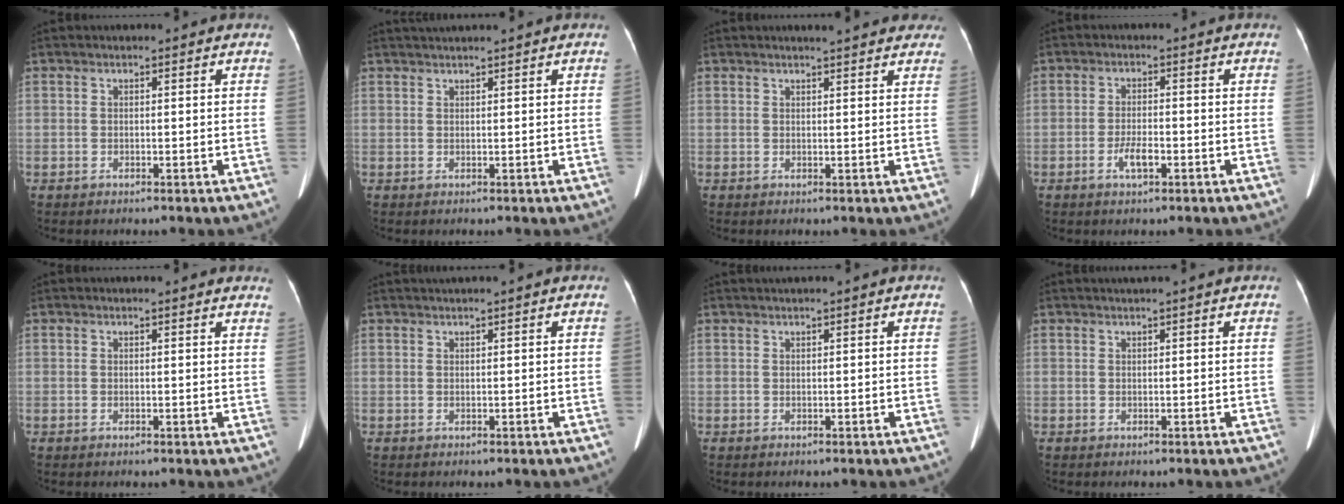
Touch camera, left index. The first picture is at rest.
{"total": 1.9, "force": [1.6, -0.7, 0.8], "torque": [-0.011, 0.015, 0.036]}
{"total": 9.8, "force": [8.6, 1.8, 4.1], "torque": [-0.039, 0.008, 0.086]}
{"total": 3.2, "force": [-1.6, 1.0, 2.7], "torque": [-0.054, 0.001, -0.027]}
{"total": 3.3, "force": [3.1, 0.4, 0.9], "torque": [-0.010, -0.008, 0.014]}
{"total": 1.2, "force": [0.6, -0.3, 0.9], "torque": [-0.022, 0.010, 0.018]}
{"total": 0.8, "force": [0.4, -0.2, 0.7], "torque": [-0.017, 0.009, 0.014]}
{"total": 1.0, "force": [0.6, -0.3, 0.7], "torque": [-0.015, 0.004, 0.019]}